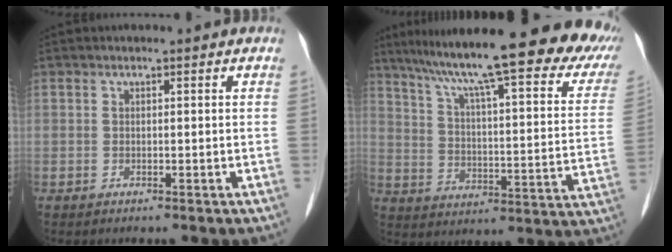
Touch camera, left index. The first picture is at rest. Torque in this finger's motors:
{"motor_torque": [0.04, -1.62, 0.46, 0.07]}